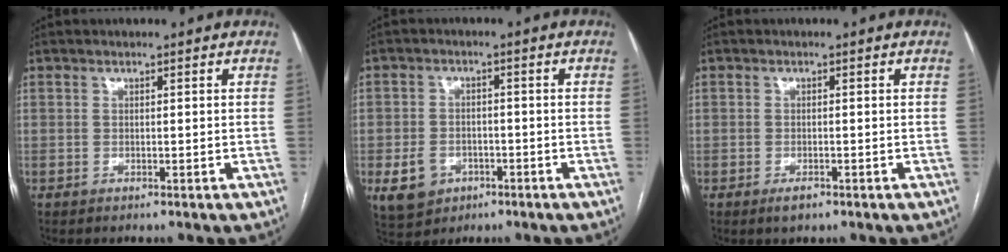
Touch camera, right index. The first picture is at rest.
{"total": 5.9, "force": [-2.3, 4.9, 2.4], "torque": [-0.046, 0.007, -0.024]}
{"total": 1.7, "force": [-1.1, 0.9, 1.0], "torque": [-0.015, 0.000, -0.014]}